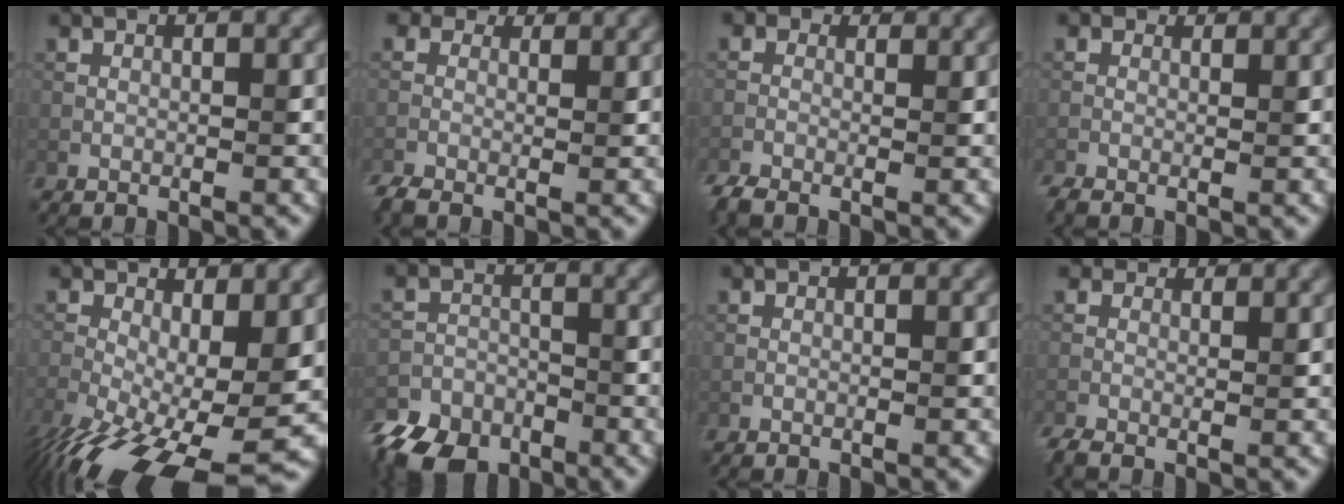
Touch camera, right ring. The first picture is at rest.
{"total": 3.9, "force": [0.6, 2.8, 2.6], "torque": [-0.056, -0.002, 0.005]}
{"total": 3.0, "force": [-1.1, 2.1, 1.8], "torque": [-0.040, -0.003, -0.023]}
{"total": 1.9, "force": [-0.3, 1.4, 1.3], "torque": [-0.027, -0.004, -0.009]}
{"total": 13.6, "force": [-4.9, 5.8, 11.2], "torque": [-0.212, -0.038, -0.066]}
{"total": 7.2, "force": [-5.8, 3.7, 2.1], "torque": [-0.039, -0.013, -0.100]}
{"total": 0.0}
{"total": 3.0, "force": [0.7, 2.1, 2.1], "torque": [-0.045, -0.006, 0.004]}